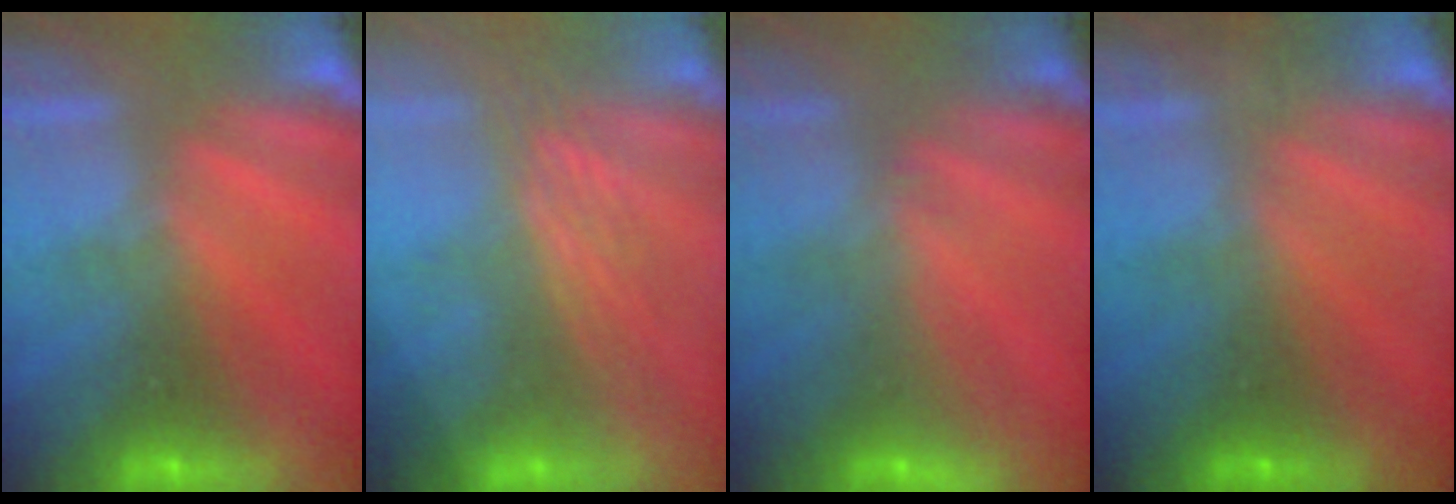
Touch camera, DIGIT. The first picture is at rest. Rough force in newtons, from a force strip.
{"total": 3.0}
{"total": 2.3}
{"total": 1.6}